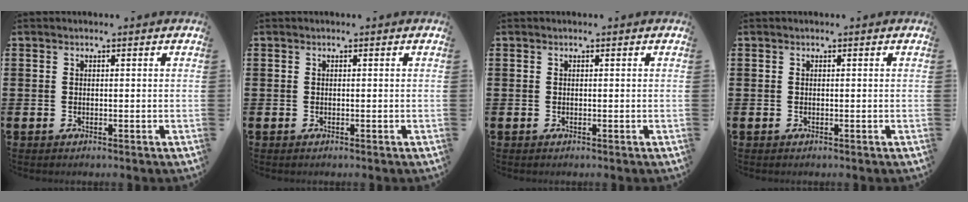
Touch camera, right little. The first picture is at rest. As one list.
[{"total": 0.0}, {"total": 0.0}, {"total": 0.0}]